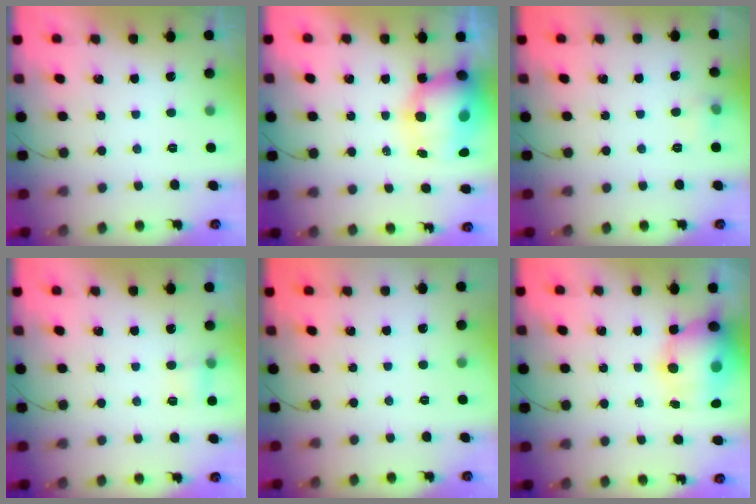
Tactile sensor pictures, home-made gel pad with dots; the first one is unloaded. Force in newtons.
{"total": 12.0, "press": 11.6, "slide": 3.0}
{"total": 8.1, "press": 4.3, "slide": 6.9}
{"total": 5.0, "press": 3.8, "slide": 3.3}
{"total": 0.0}
{"total": 12.7, "press": 12.4, "slide": 2.8}